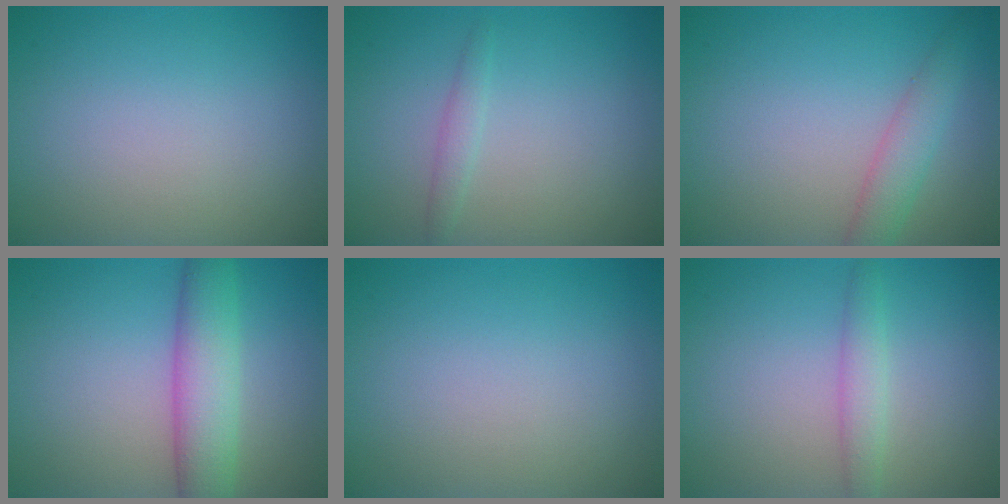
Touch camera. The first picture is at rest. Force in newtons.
{"total": 1.2, "press": 1.2, "slide": 0.1}
{"total": 2.2, "press": 2.2, "slide": 0.1}
{"total": 5.3, "press": 5.3, "slide": 0.1}
{"total": 0.0}
{"total": 1.8, "press": 1.8, "slide": 0.1}